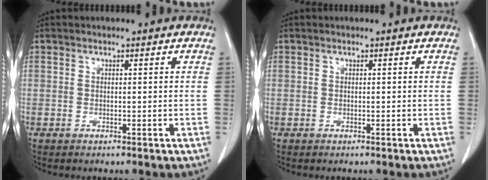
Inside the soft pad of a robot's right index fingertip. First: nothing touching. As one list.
[{"total": 0.0}]